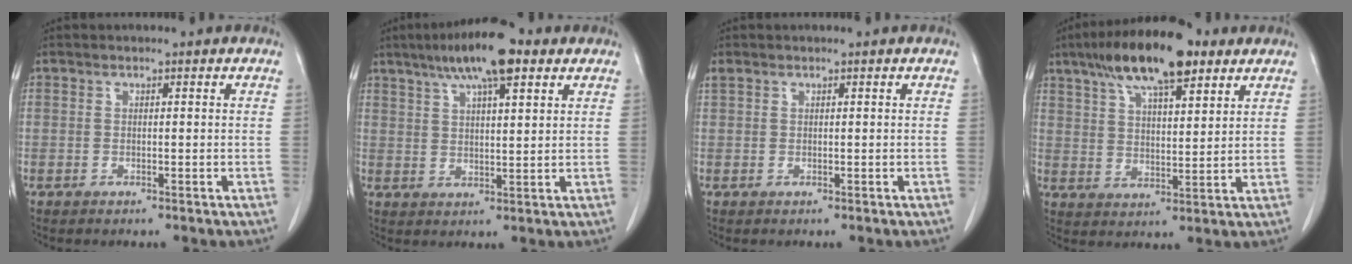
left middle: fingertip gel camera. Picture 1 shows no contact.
{"total": 10.9, "force": [6.8, 2.2, 8.2], "torque": [-0.144, 0.019, 0.109]}
{"total": 0.7, "force": [0.6, 0.3, 0.2], "torque": [-0.012, 0.012, 0.016]}
{"total": 14.8, "force": [9.5, 4.0, 10.6], "torque": [-0.188, 0.025, 0.162]}